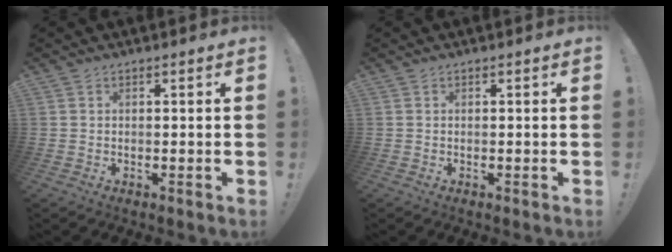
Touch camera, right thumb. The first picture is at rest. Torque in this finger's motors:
{"motor_torque": [0.22, -0.09, -0.24, -0.16, 0.03]}